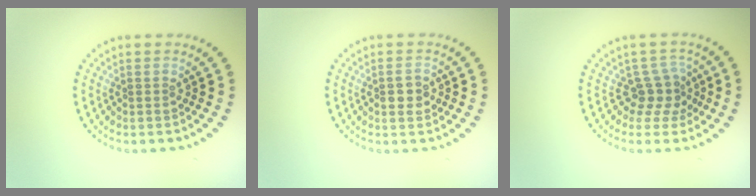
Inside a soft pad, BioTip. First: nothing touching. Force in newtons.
{"total": 1.6, "press": 1.6, "slide": 0.0}
{"total": 2.7, "press": 1.9, "slide": 1.9}